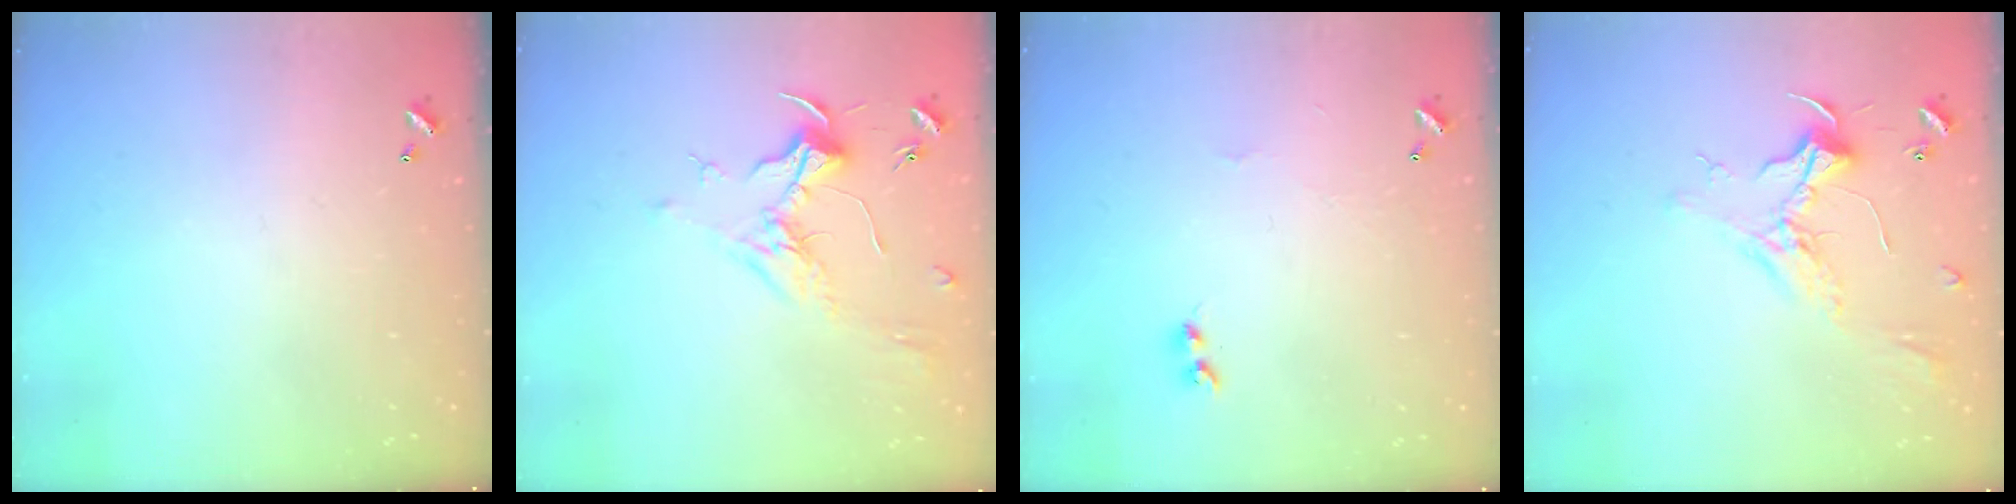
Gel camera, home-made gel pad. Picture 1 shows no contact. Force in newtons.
{"total": 1.8, "press": 1.6, "slide": 0.7}
{"total": 2.7, "press": 2.7, "slide": 0.7}
{"total": 2.3, "press": 2.2, "slide": 0.9}